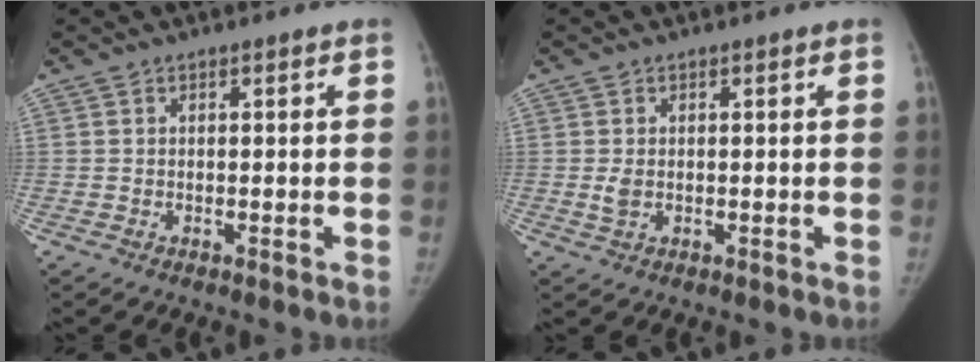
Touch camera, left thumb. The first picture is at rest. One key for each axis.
{"total": 2.0, "fx": -0.1, "fy": 1.3, "fz": 1.5, "tx": -0.029, "ty": -0.004, "tz": 0.000}